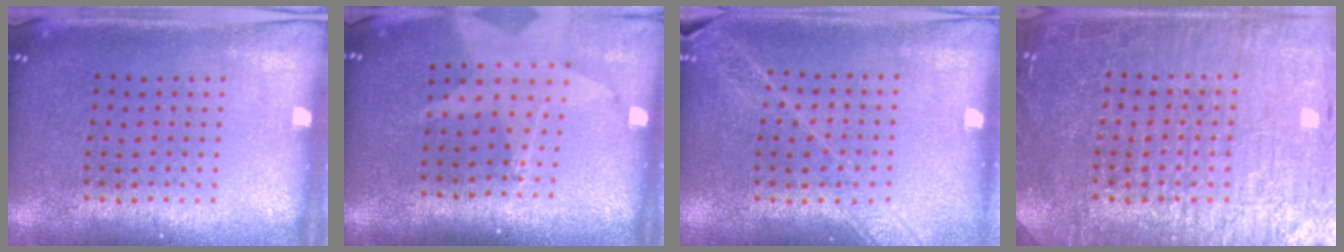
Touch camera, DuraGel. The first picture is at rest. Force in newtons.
{"total": 2.0, "press": 1.5, "slide": 1.2}
{"total": 1.6, "press": 1.5, "slide": 0.7}
{"total": 7.1, "press": 7.1, "slide": 1.0}